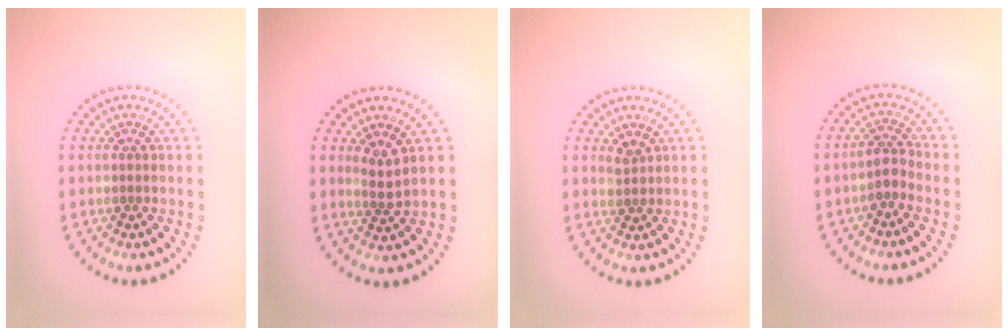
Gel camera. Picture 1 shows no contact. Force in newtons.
{"total": 1.9, "press": 1.4, "slide": 1.2}
{"total": 1.1, "press": 0.8, "slide": 0.7}
{"total": 1.8, "press": 1.4, "slide": 1.1}